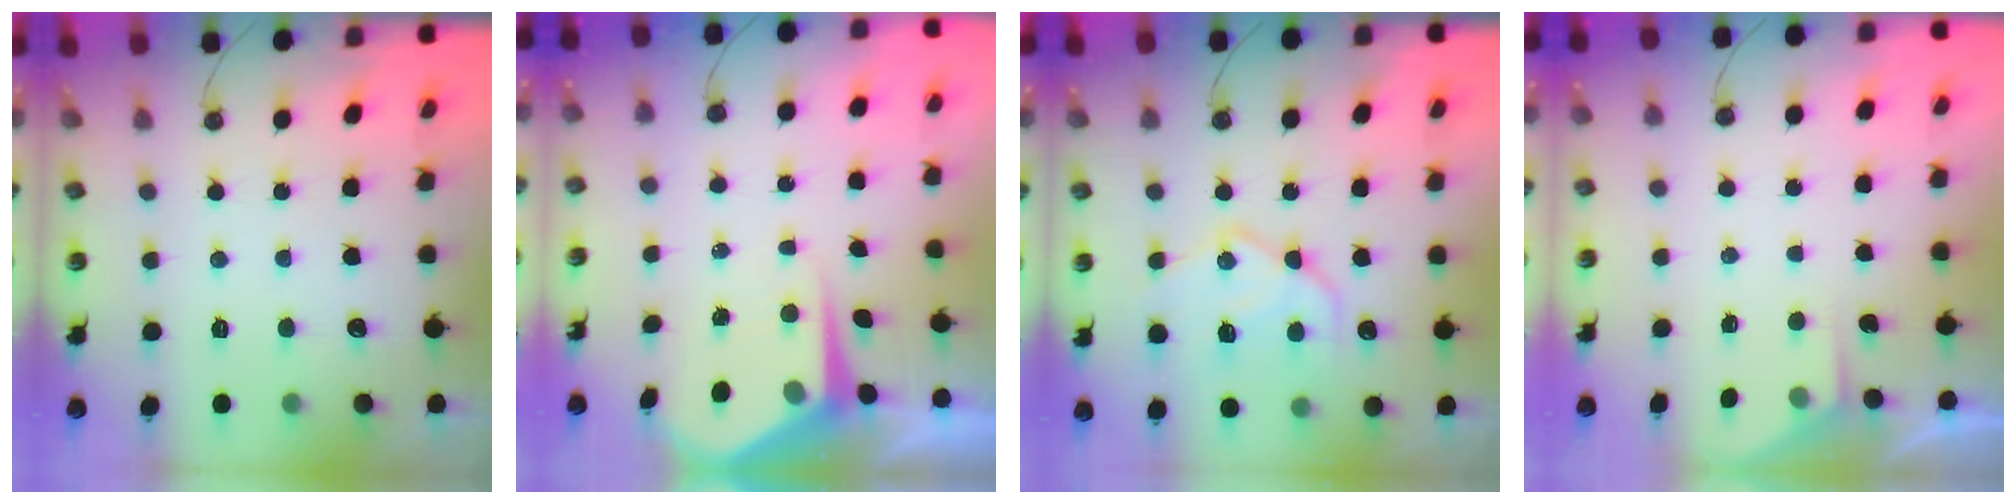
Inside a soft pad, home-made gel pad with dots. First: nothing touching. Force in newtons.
{"total": 6.4, "press": 6.3, "slide": 0.6}
{"total": 16.7, "press": 16.6, "slide": 1.4}
{"total": 1.8, "press": 1.7, "slide": 0.3}